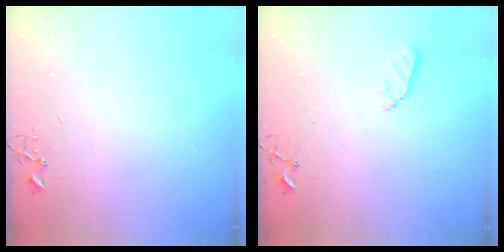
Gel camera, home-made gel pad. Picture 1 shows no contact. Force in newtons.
{"total": 4.4, "press": 4.4, "slide": 0.6}